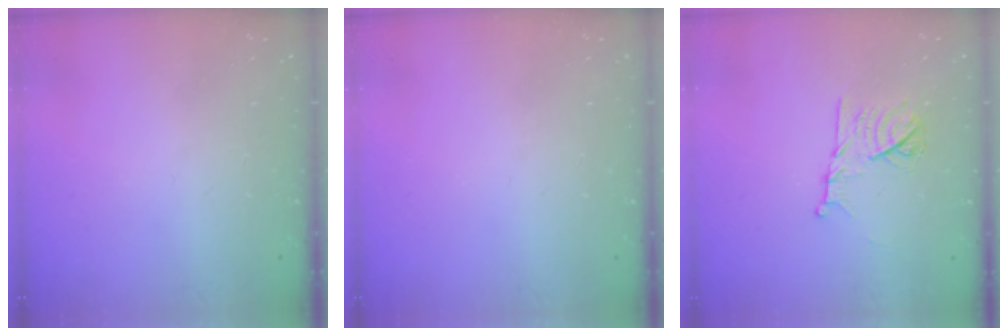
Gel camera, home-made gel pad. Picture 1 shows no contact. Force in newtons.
{"total": 0.0}
{"total": 11.7, "press": 11.7, "slide": 0.1}